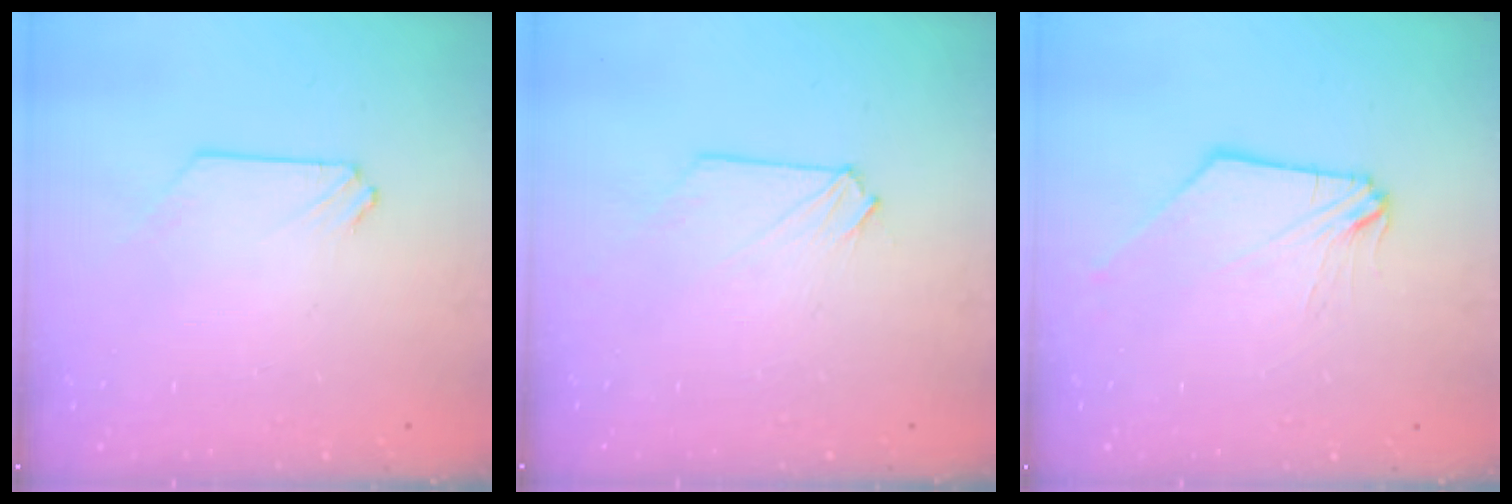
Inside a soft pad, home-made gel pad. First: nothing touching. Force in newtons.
{"total": 0.0}
{"total": 1.6, "press": 1.6, "slide": 0.4}